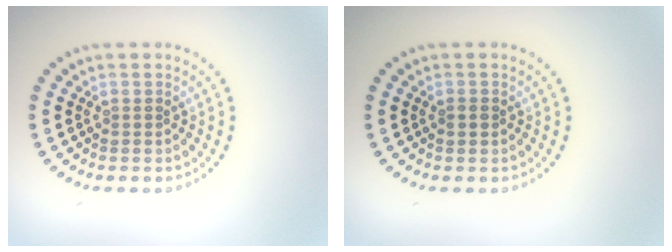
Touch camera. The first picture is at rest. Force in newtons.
{"total": 1.1, "press": 1.0, "slide": 0.2}